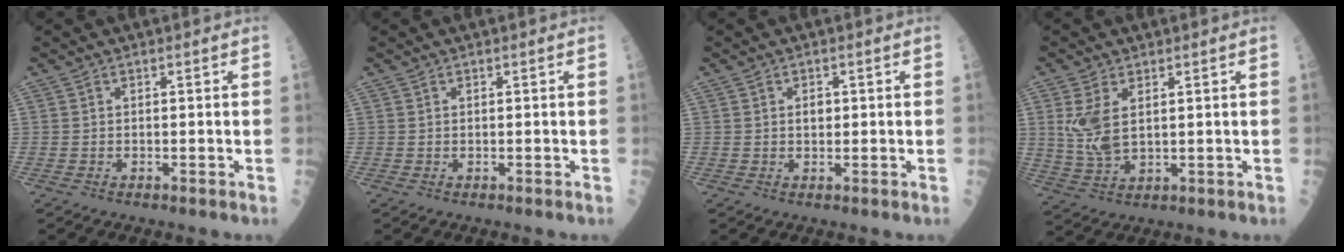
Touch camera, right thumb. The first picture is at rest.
{"total": 0.0}
{"total": 1.6, "force": [0.2, 1.2, 1.1], "torque": [-0.008, 0.001, 0.003]}
{"total": 6.9, "force": [1.8, 3.6, 5.6], "torque": [-0.121, -0.008, 0.047]}